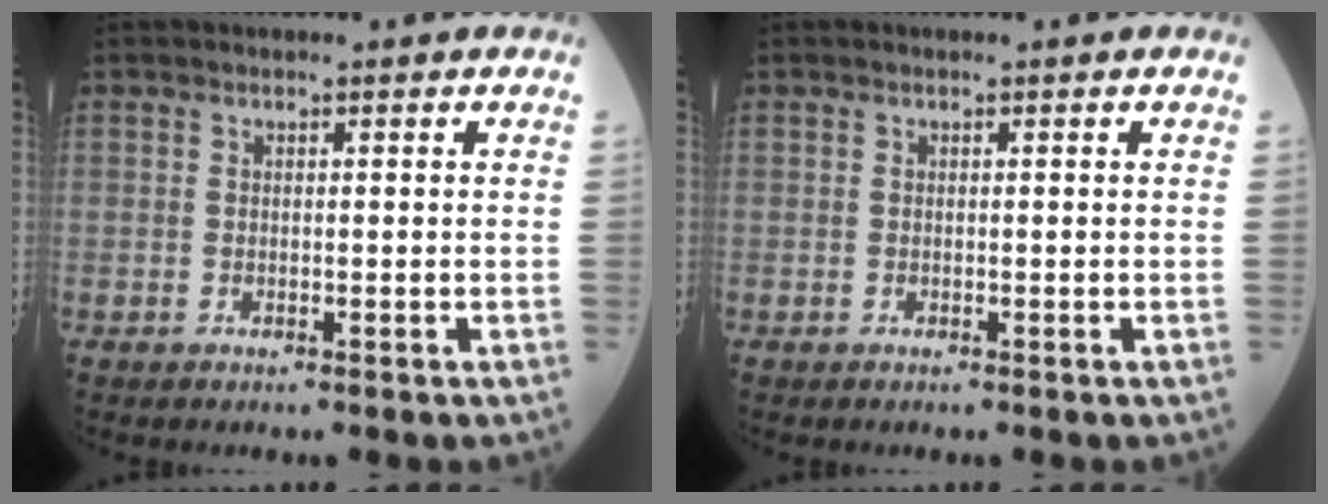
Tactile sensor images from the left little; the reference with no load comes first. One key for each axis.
{"total": 0.0}